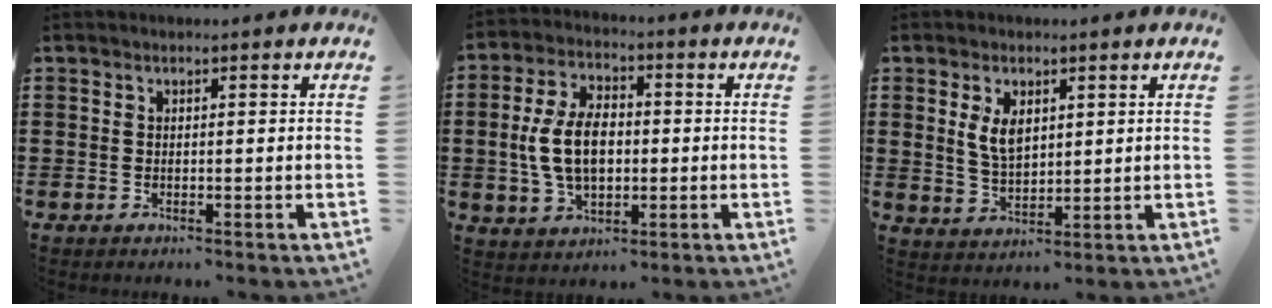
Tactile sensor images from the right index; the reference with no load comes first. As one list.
[{"total": 9.1, "force": [-0.4, 5.4, 7.4], "torque": [-0.171, 0.007, -0.013]}, {"total": 4.6, "force": [1.6, 2.4, 3.5], "torque": [-0.076, 0.006, 0.029]}]